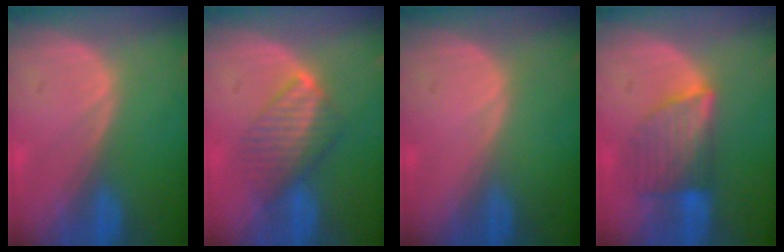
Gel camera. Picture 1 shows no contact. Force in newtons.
{"total": 5.7, "press": 5.6, "slide": 0.6}
{"total": 0.0}
{"total": 6.6, "press": 6.5, "slide": 1.0}